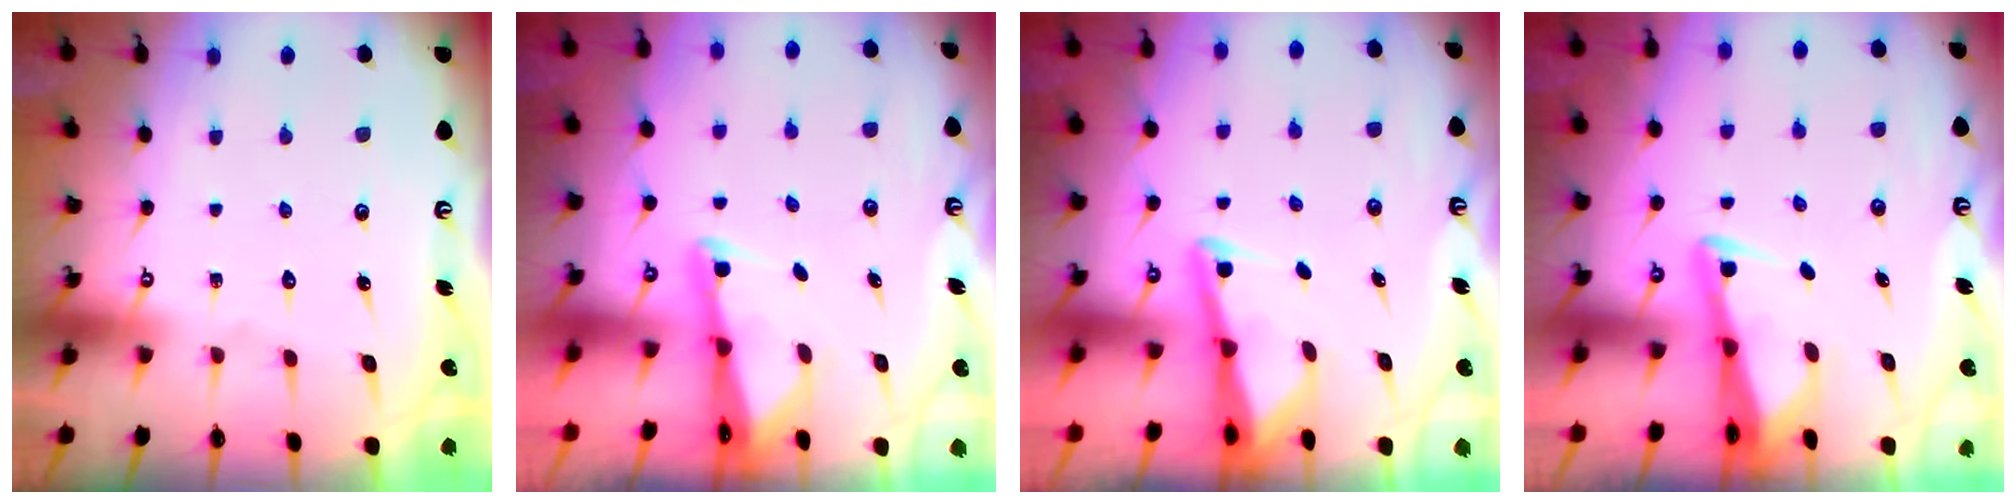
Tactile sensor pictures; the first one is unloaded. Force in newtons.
{"total": 1.8, "press": 1.8, "slide": 0.4}
{"total": 2.9, "press": 2.9, "slide": 0.3}
{"total": 2.5, "press": 2.5, "slide": 0.5}